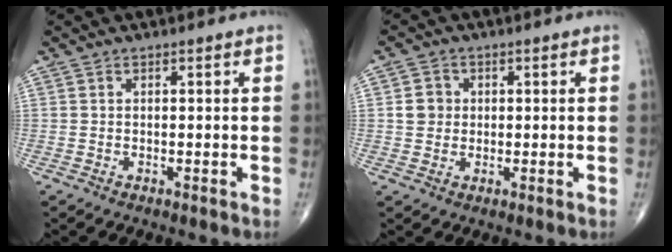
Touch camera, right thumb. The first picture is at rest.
{"total": 3.6, "force": [0.4, 3.3, 1.4], "torque": [-0.007, 0.004, 0.004]}